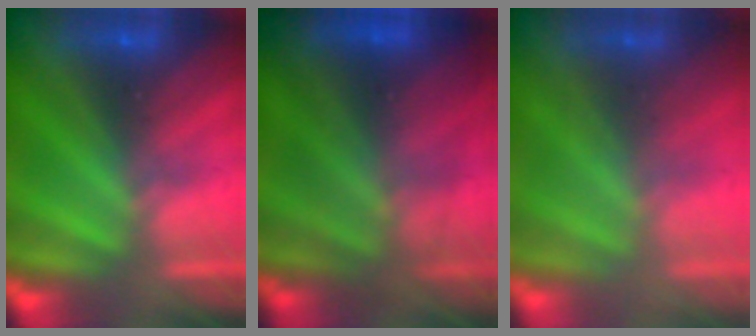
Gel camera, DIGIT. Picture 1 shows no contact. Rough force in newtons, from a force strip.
{"total": 5.7}
{"total": 2.0}